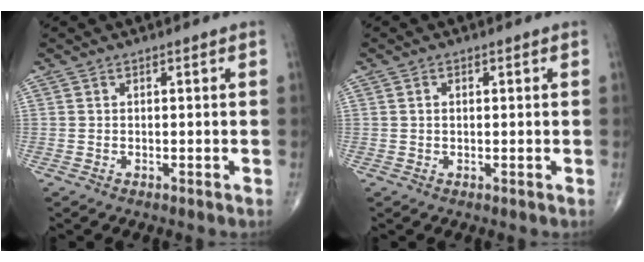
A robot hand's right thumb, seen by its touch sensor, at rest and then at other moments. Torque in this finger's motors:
{"motor_torque": [-0.03, -0.01, 0.11, 0.17, 0.00]}